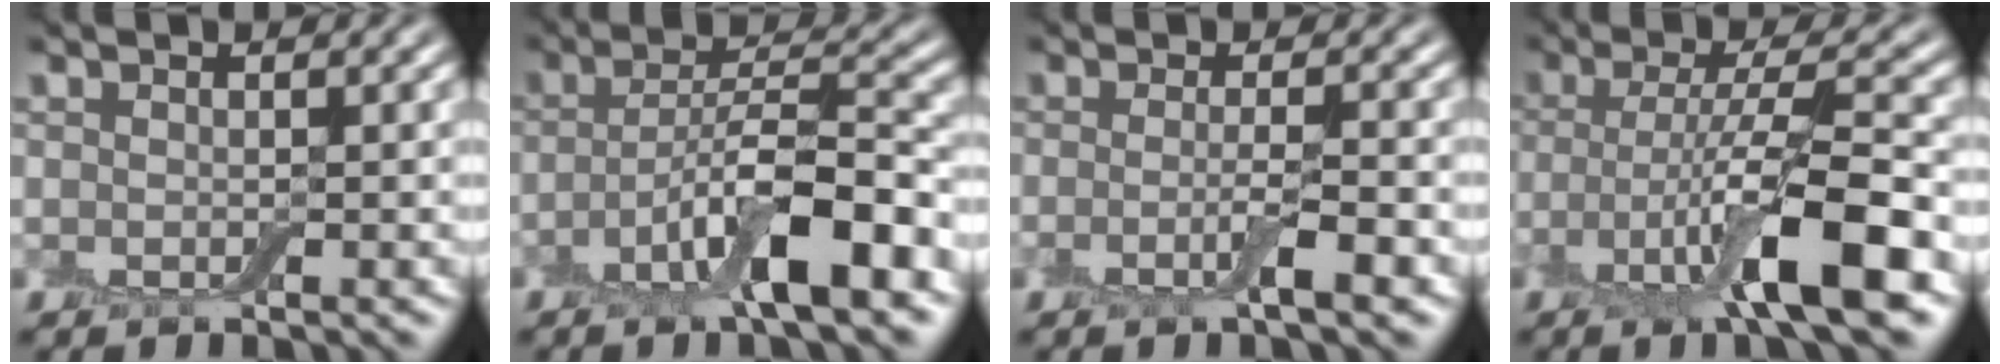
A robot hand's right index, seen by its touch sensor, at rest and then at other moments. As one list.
[{"total": 7.3, "force": [-3.2, 1.7, 6.4], "torque": [-0.111, 0.011, -0.060]}, {"total": 2.6, "force": [-0.8, 0.4, 2.5], "torque": [-0.045, -0.003, -0.019]}, {"total": 8.2, "force": [-3.0, 1.6, 7.4], "torque": [-0.131, 0.004, -0.059]}]